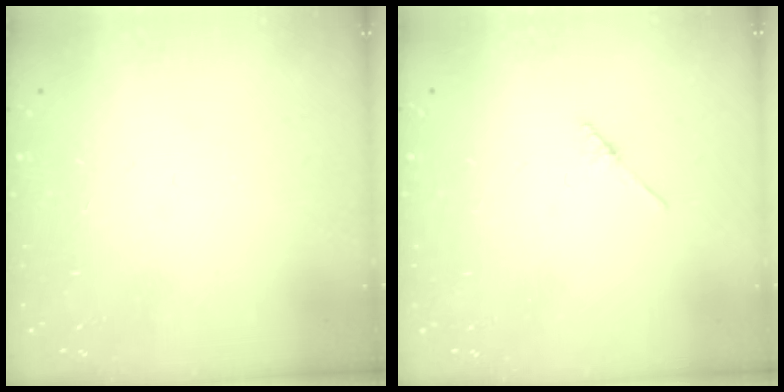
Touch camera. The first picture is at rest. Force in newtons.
{"total": 2.1, "press": 2.1, "slide": 0.1}